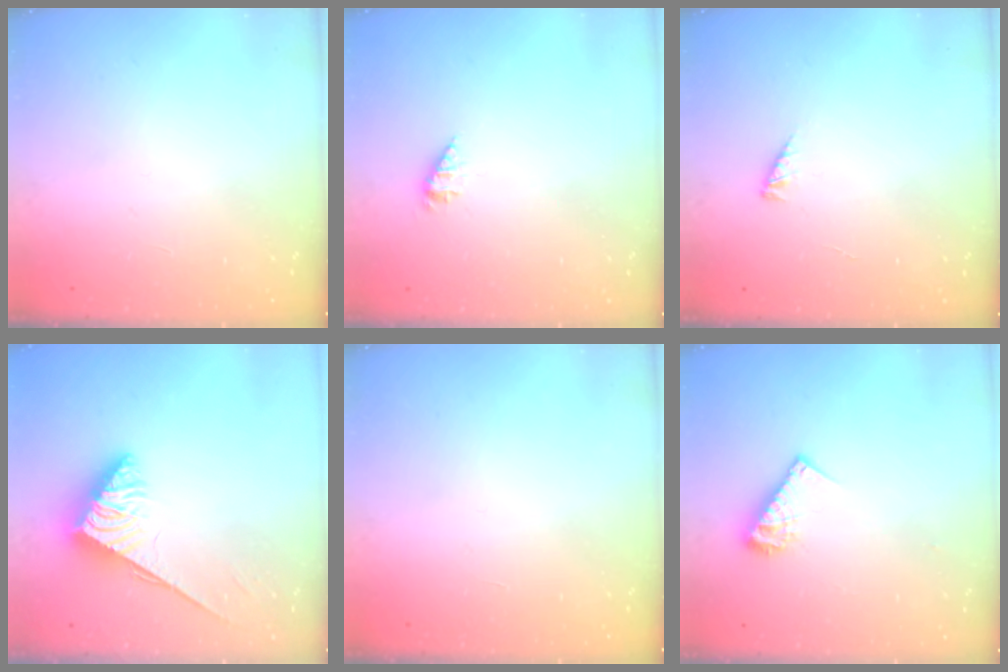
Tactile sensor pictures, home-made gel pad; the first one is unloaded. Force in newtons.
{"total": 2.3, "press": 2.3, "slide": 0.3}
{"total": 3.2, "press": 3.2, "slide": 0.4}
{"total": 3.8, "press": 3.7, "slide": 0.6}
{"total": 0.0}
{"total": 9.3, "press": 9.3, "slide": 0.6}